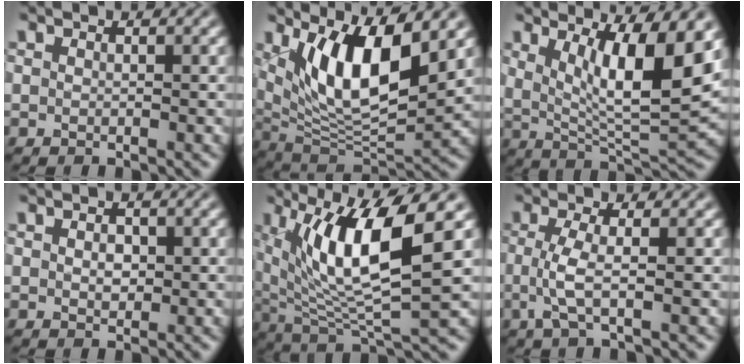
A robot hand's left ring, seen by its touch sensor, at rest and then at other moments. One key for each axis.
{"total": 9.8, "fx": 3.3, "fy": 3.6, "fz": 8.5, "tx": -0.142, "ty": -0.020, "tz": 0.065}
{"total": 9.2, "fx": 2.8, "fy": 2.6, "fz": 8.4, "tx": -0.141, "ty": -0.018, "tz": 0.055}
{"total": 1.4, "fx": 0.1, "fy": 1.0, "fz": 0.9, "tx": -0.018, "ty": -0.001, "tz": 0.002}
{"total": 10.4, "fx": 3.7, "fy": 2.7, "fz": 9.4, "tx": -0.170, "ty": -0.004, "tz": 0.075}
{"total": 2.8, "fx": -0.4, "fy": 0.6, "fz": 2.7, "tx": -0.067, "ty": -0.004, "tz": -0.010}